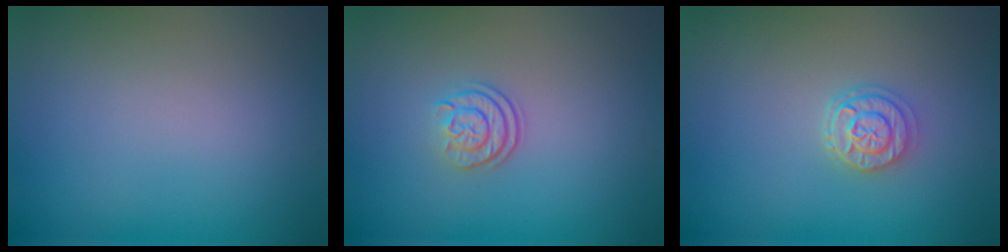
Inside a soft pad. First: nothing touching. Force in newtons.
{"total": 2.4, "press": 1.8, "slide": 1.6}
{"total": 2.3, "press": 2.0, "slide": 1.1}